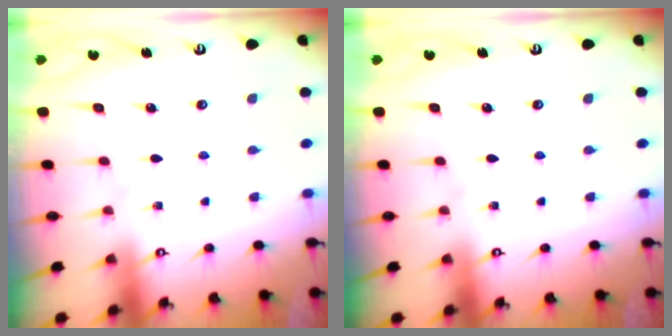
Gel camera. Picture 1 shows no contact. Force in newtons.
{"total": 0.0}